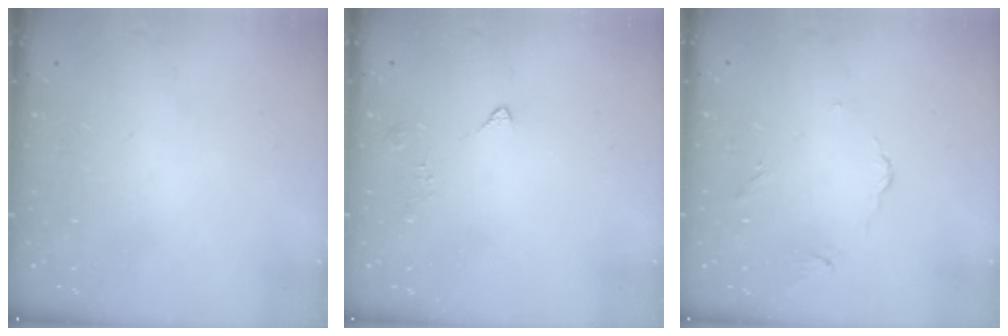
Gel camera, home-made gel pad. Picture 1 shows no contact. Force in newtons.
{"total": 2.6, "press": 2.6, "slide": 0.5}
{"total": 2.9, "press": 2.8, "slide": 0.6}